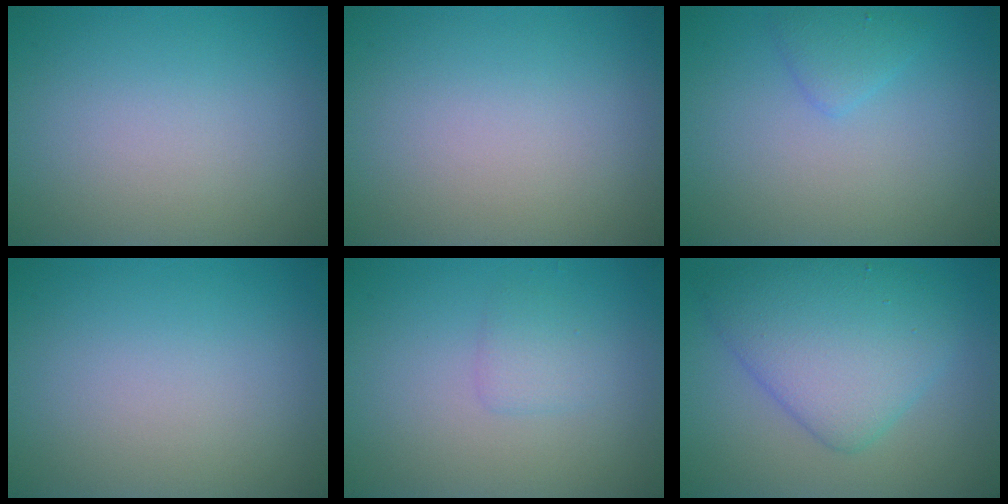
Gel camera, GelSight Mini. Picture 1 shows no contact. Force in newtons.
{"total": 0.0}
{"total": 1.5, "press": 1.5, "slide": 0.1}
{"total": 0.0}
{"total": 1.3, "press": 1.3, "slide": 0.1}
{"total": 6.5, "press": 6.5, "slide": 0.3}